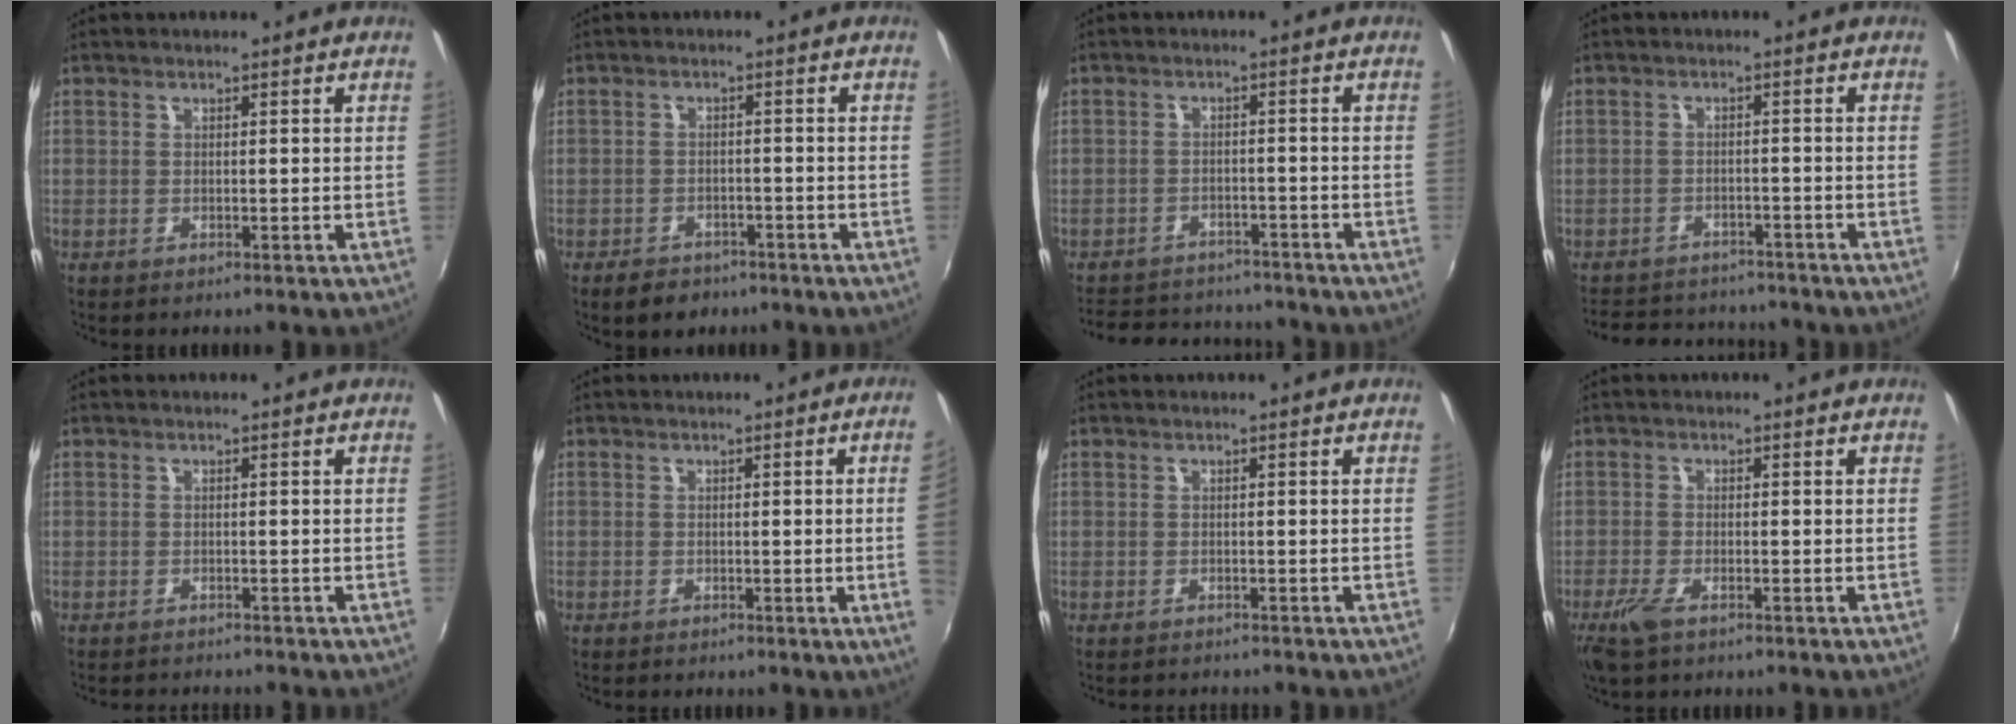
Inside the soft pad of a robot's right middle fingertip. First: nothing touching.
{"total": 5.0, "force": [-3.6, 3.0, 1.7], "torque": [-0.048, -0.002, -0.051]}
{"total": 12.0, "force": [-10.4, 5.1, 3.2], "torque": [-0.086, 0.029, -0.143]}
{"total": 10.2, "force": [-8.9, 4.3, 2.5], "torque": [-0.069, 0.024, -0.127]}
{"total": 2.8, "force": [-2.7, 0.4, 0.6], "torque": [-0.022, -0.013, -0.045]}
{"total": 3.2, "force": [-0.1, -1.7, 2.8], "torque": [-0.049, -0.011, 0.005]}
{"total": 2.1, "force": [-2.0, 0.5, 0.4], "torque": [-0.015, -0.012, -0.033]}
{"total": 4.0, "force": [-2.6, 1.3, 2.7], "torque": [-0.070, -0.009, -0.052]}